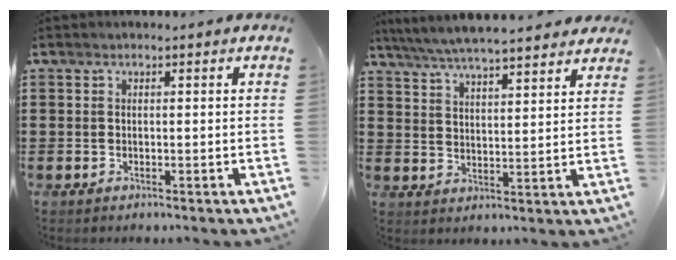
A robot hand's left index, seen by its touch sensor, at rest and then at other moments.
{"total": 5.7, "force": [5.2, 0.4, 2.1], "torque": [-0.059, -0.018, 0.094]}